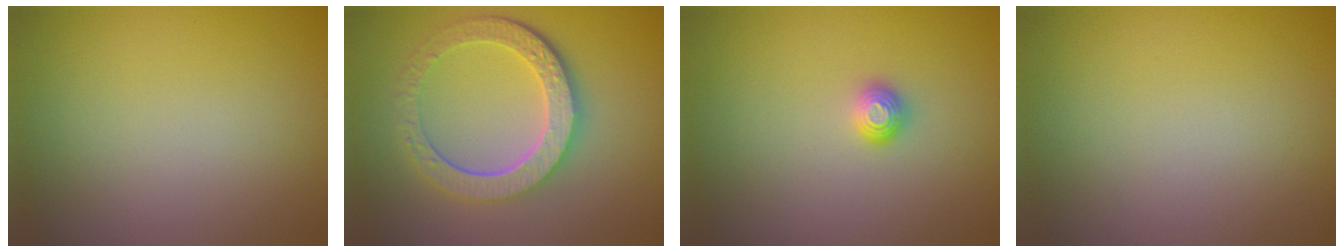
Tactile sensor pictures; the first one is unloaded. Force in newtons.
{"total": 6.1, "press": 4.6, "slide": 4.0}
{"total": 1.0, "press": 1.0, "slide": 0.1}
{"total": 0.0}